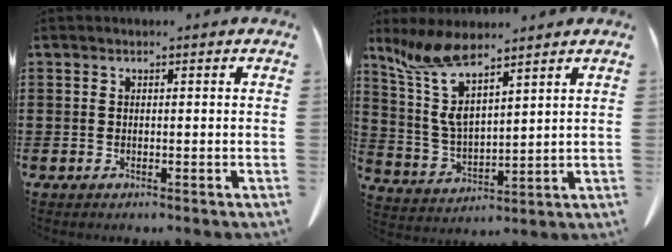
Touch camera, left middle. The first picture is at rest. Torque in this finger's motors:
{"motor_torque": [0.76, 0.69, 0.71, 0.10]}